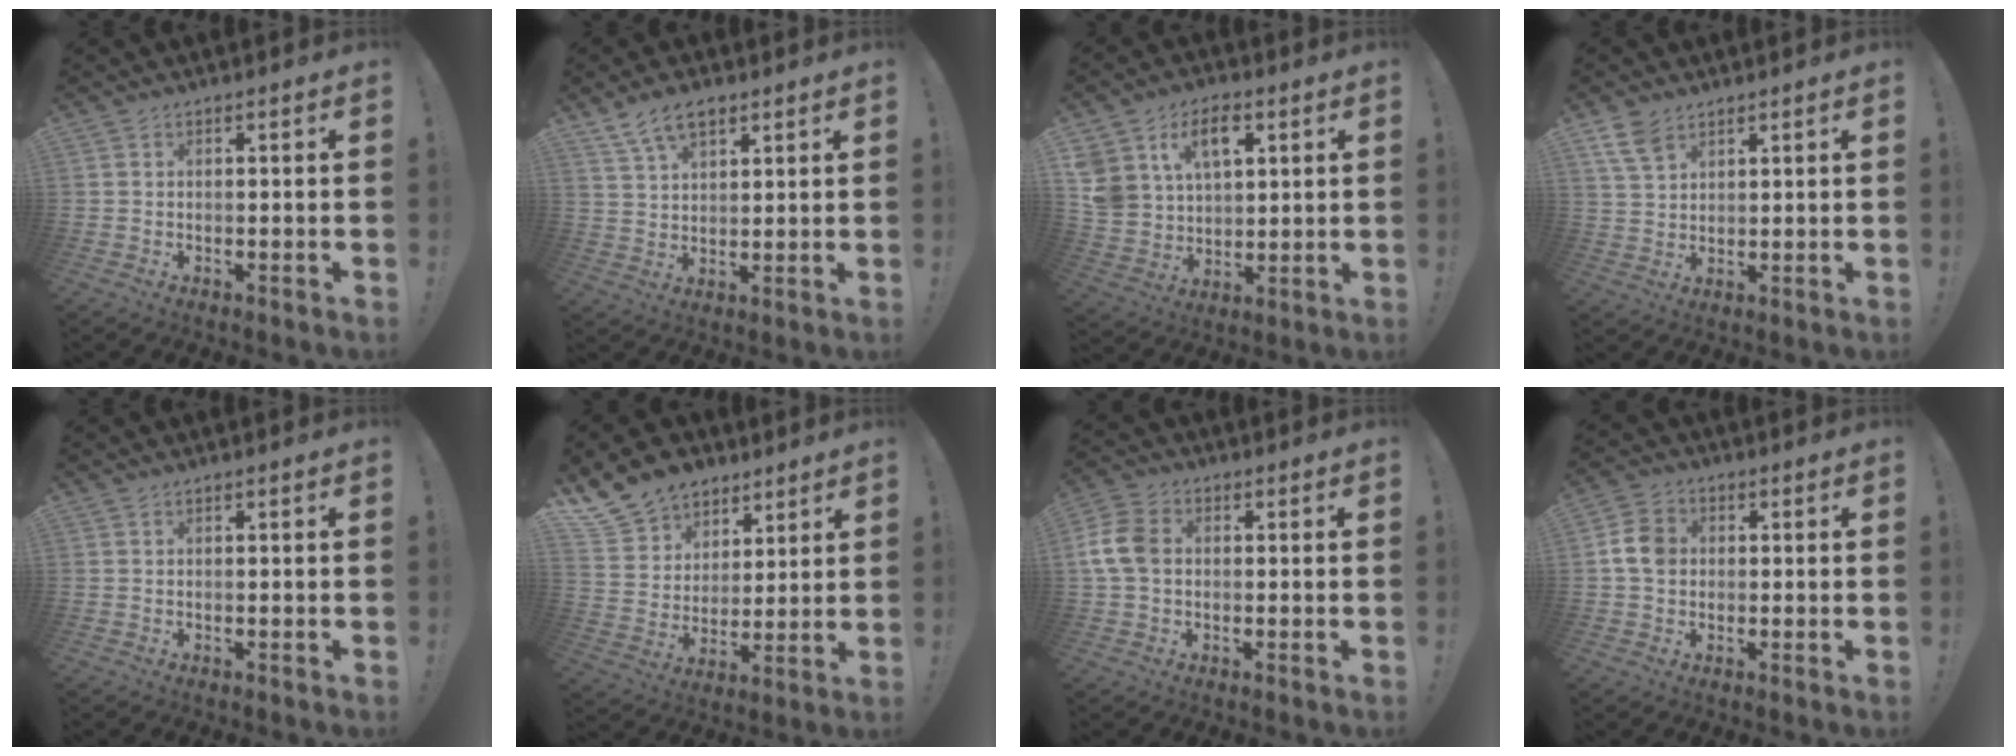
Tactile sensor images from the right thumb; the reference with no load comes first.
{"total": 8.3, "force": [5.5, 4.4, 4.3], "torque": [-0.078, -0.018, 0.106]}
{"total": 12.2, "force": [6.0, 8.6, 6.3], "torque": [-0.102, -0.027, 0.116]}
{"total": 6.9, "force": [4.5, 4.0, 3.4], "torque": [-0.062, -0.015, 0.089]}
{"total": 0.0}
{"total": 12.8, "force": [8.6, 8.9, 3.0], "torque": [-0.056, -0.060, 0.171]}
{"total": 9.5, "force": [0.4, 6.7, 6.6], "torque": [-0.142, 0.008, 0.011]}
{"total": 8.0, "force": [0.4, 6.4, 4.8], "torque": [-0.080, 0.013, 0.010]}